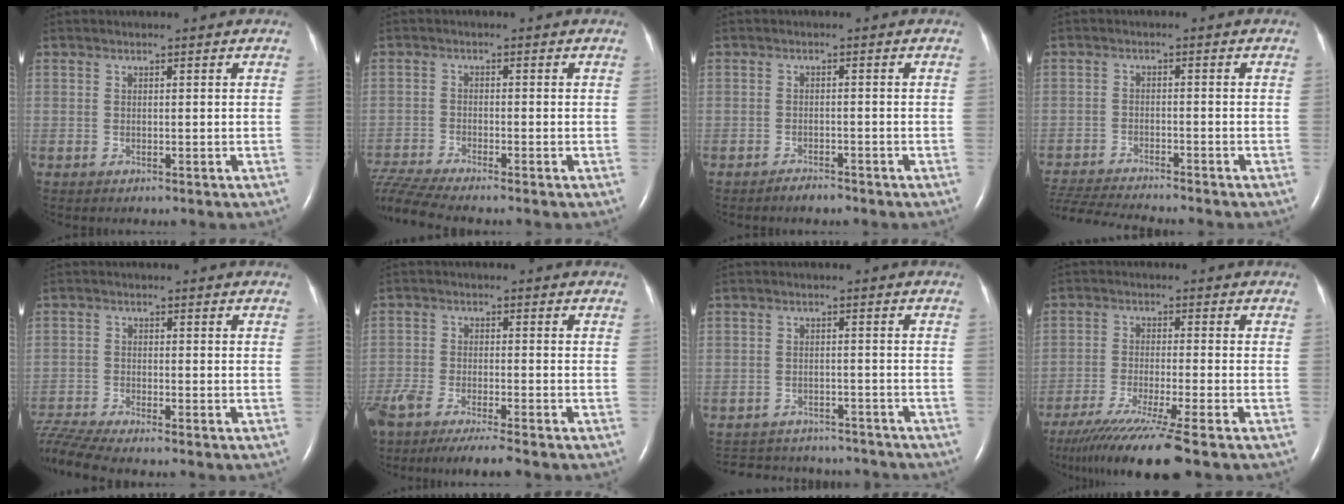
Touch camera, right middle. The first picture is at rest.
{"total": 7.8, "force": [-7.2, -0.8, 2.8], "torque": [-0.070, -0.011, -0.135]}
{"total": 1.7, "force": [-1.6, 0.4, 0.5], "torque": [-0.015, -0.003, -0.023]}
{"total": 11.2, "force": [-10.5, 0.3, 3.8], "torque": [-0.069, -0.010, -0.172]}
{"total": 7.5, "force": [-7.0, -0.9, 2.6], "torque": [-0.066, -0.010, -0.133]}
{"total": 10.9, "force": [-9.1, 0.7, 5.9], "torque": [-0.098, -0.020, -0.150]}
{"total": 14.2, "force": [-13.1, 4.4, 3.6], "torque": [-0.083, 0.005, -0.169]}
{"total": 12.8, "force": [-9.8, -1.6, 8.0], "torque": [-0.139, -0.049, -0.160]}